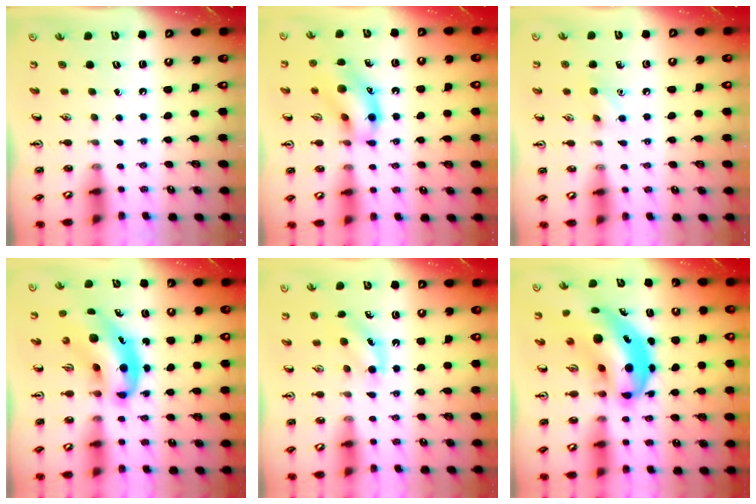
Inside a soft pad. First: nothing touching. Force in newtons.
{"total": 14.2, "press": 14.1, "slide": 1.7}
{"total": 6.2, "press": 5.9, "slide": 1.9}
{"total": 9.1, "press": 8.8, "slide": 2.4}
{"total": 5.2, "press": 5.0, "slide": 1.6}
{"total": 10.4, "press": 9.9, "slide": 3.1}